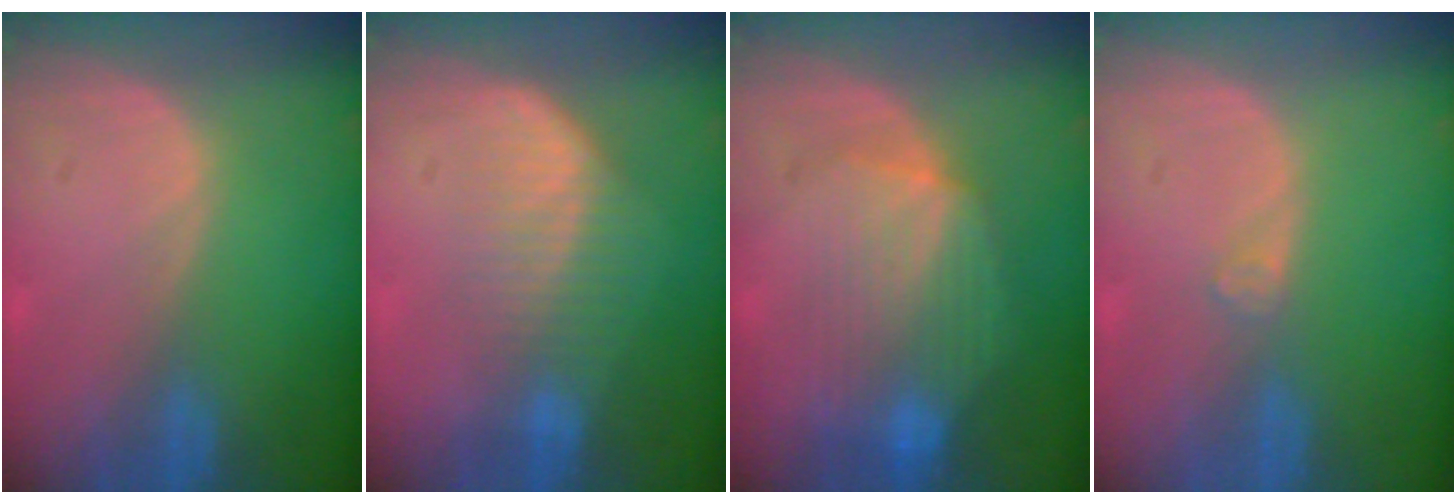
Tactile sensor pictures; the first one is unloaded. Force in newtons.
{"total": 6.5, "press": 6.0, "slide": 2.4}
{"total": 8.9, "press": 8.0, "slide": 3.8}
{"total": 1.1, "press": 1.0, "slide": 0.2}